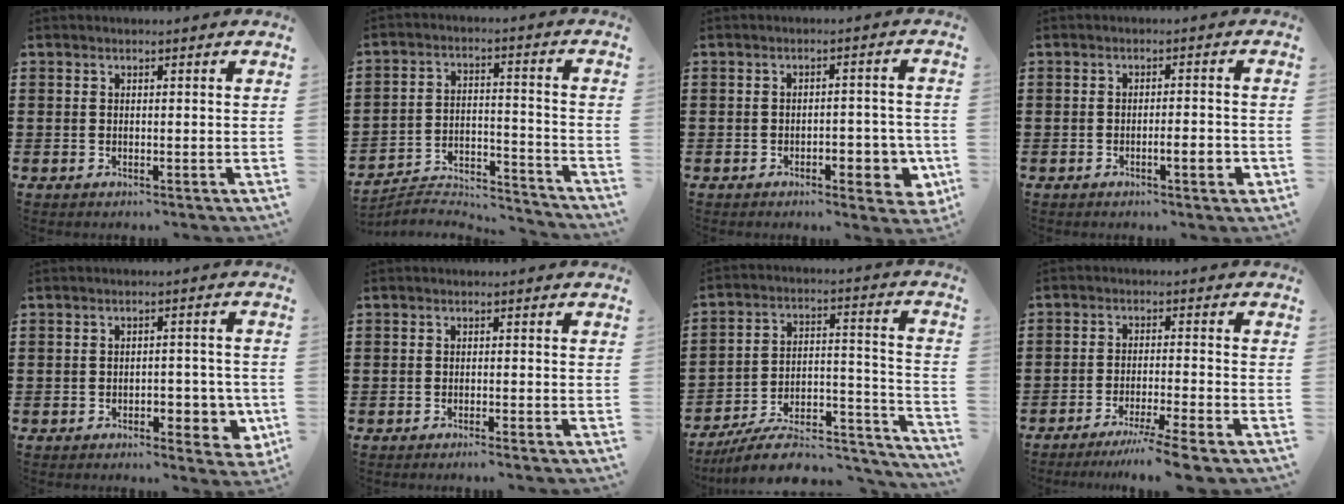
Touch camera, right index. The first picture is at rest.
{"total": 4.8, "force": [-4.7, 0.7, 0.8], "torque": [-0.015, 0.004, -0.097]}
{"total": 4.8, "force": [-2.0, 2.2, 3.7], "torque": [-0.043, 0.001, -0.038]}
{"total": 3.2, "force": [-1.1, 0.6, 2.9], "torque": [-0.048, 0.002, -0.020]}
{"total": 4.6, "force": [-1.8, 2.5, 3.4], "torque": [-0.040, 0.003, -0.035]}
{"total": 1.0, "force": [-0.8, -0.1, 0.5], "torque": [-0.010, -0.001, -0.015]}
{"total": 9.2, "force": [-7.7, 2.8, 4.1], "torque": [-0.055, 0.022, -0.143]}
{"total": 4.9, "force": [-4.0, -0.6, 2.8], "torque": [-0.051, -0.016, -0.077]}